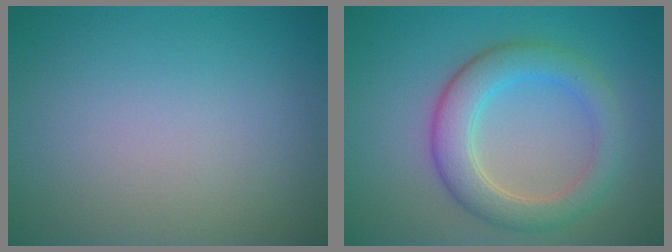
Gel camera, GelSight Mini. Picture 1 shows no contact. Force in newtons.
{"total": 4.8, "press": 4.8, "slide": 0.3}